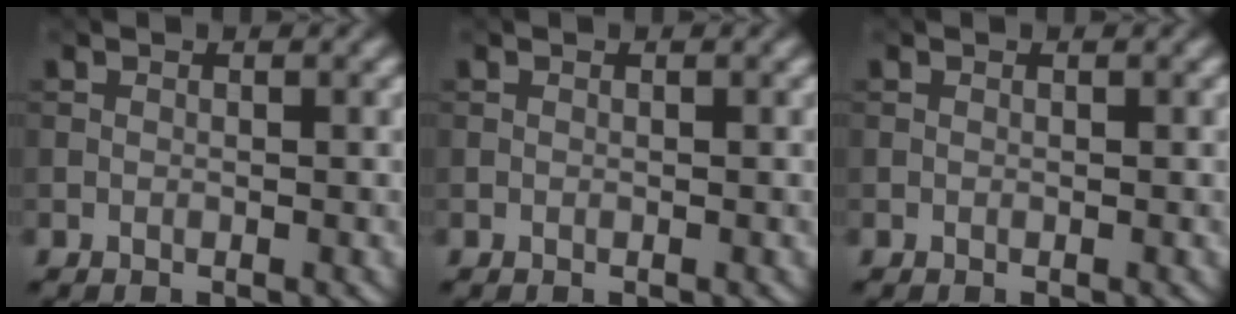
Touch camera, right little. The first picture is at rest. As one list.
[{"total": 0.0}, {"total": 0.0}]